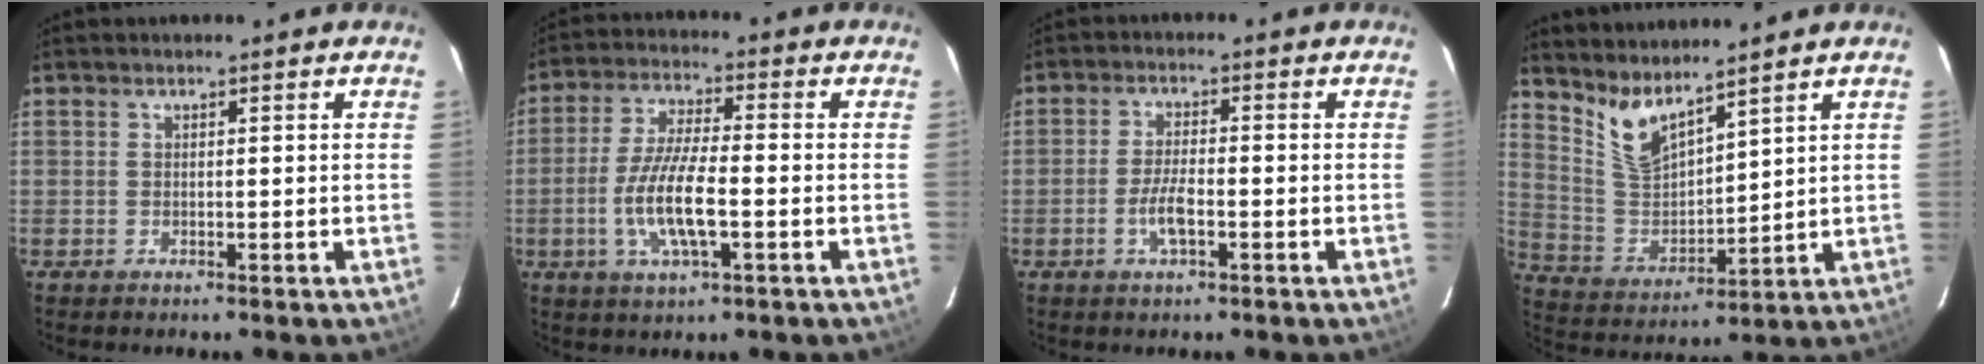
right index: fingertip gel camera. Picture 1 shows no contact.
{"total": 10.4, "force": [-2.8, 2.5, 9.7], "torque": [-0.198, -0.002, -0.056]}
{"total": 4.5, "force": [-1.8, 1.3, 3.9], "torque": [-0.082, 0.002, -0.036]}
{"total": 8.3, "force": [6.8, 2.0, 4.4], "torque": [-0.092, -0.014, 0.146]}